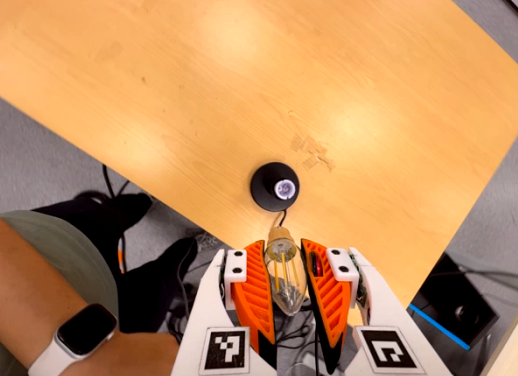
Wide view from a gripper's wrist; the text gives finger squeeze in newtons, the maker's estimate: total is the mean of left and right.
{"total": 19.7, "left": 21.4, "right": 18.1}